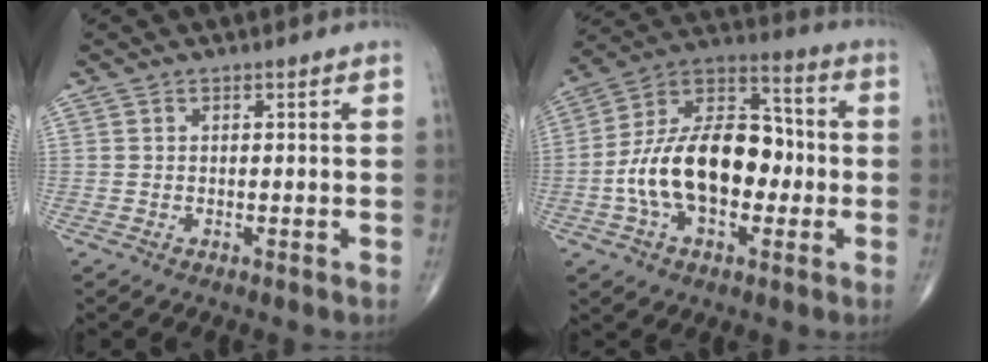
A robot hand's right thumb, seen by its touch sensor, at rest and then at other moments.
{"total": 19.9, "force": [-2.6, 11.9, 15.8], "torque": [-0.260, 0.042, -0.050]}